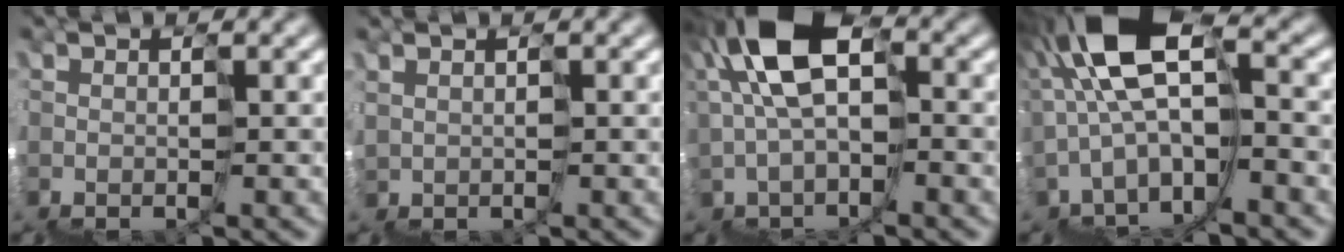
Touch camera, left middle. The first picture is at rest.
{"total": 1.8, "force": [1.2, 0.0, -1.3], "torque": [0.017, 0.003, 0.021]}
{"total": 6.8, "force": [3.1, 4.0, 4.5], "torque": [-0.093, 0.035, 0.042]}
{"total": 7.3, "force": [0.4, 3.8, 6.3], "torque": [-0.123, 0.037, 0.017]}